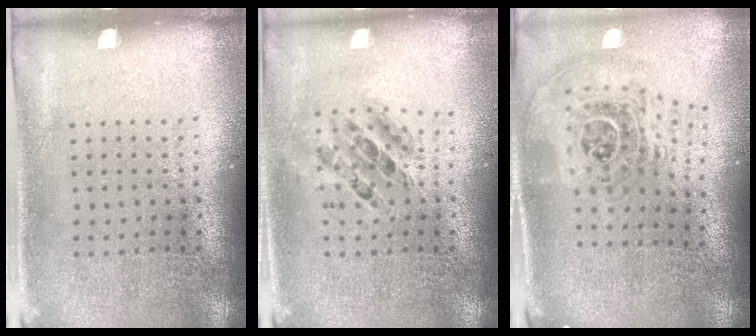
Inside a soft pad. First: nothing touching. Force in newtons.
{"total": 0.7, "press": 0.6, "slide": 0.2}
{"total": 2.0, "press": 1.5, "slide": 1.4}